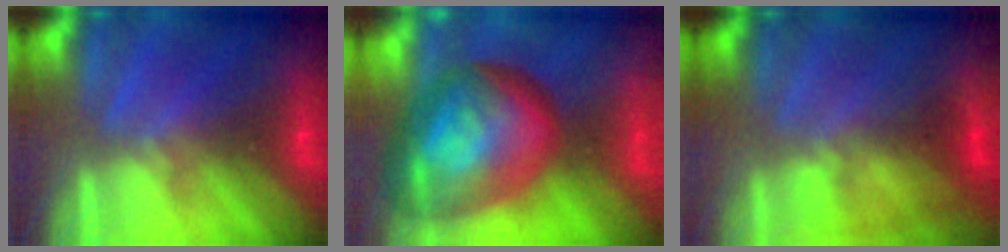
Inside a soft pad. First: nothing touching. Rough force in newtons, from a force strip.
{"total": 9.5}
{"total": 4.7}